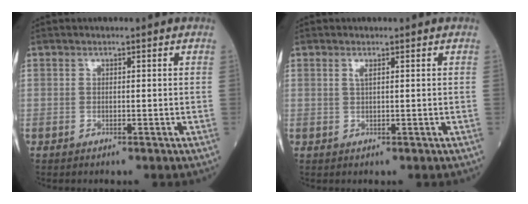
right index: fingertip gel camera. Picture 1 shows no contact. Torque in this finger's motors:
{"motor_torque": [0.30, 0.05, 0.11, 0.03]}